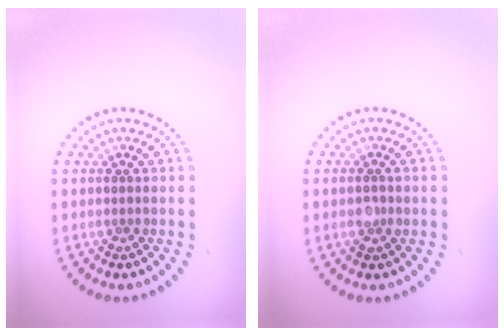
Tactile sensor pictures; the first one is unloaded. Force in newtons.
{"total": 1.4, "press": 1.3, "slide": 0.3}